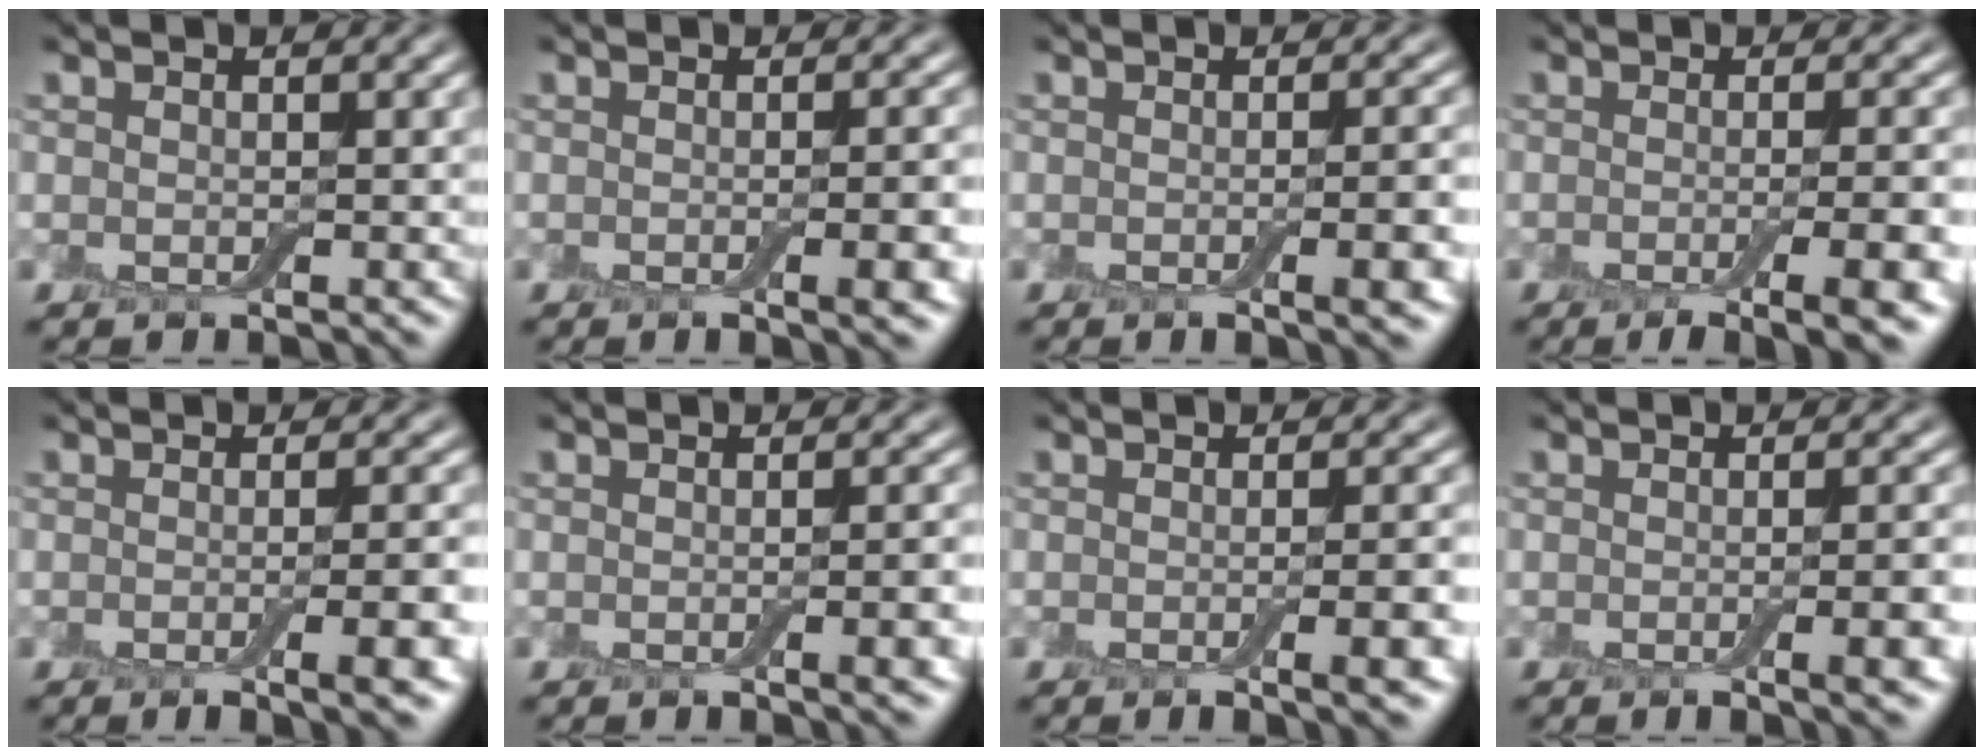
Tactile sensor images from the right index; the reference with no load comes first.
{"total": 4.5, "force": [-1.2, 1.4, 4.1], "torque": [-0.045, -0.007, -0.013]}
{"total": 4.6, "force": [-1.2, 1.4, 4.2], "torque": [-0.047, -0.005, -0.014]}
{"total": 8.0, "force": [-3.9, 2.4, 6.5], "torque": [-0.071, -0.012, -0.051]}
{"total": 6.1, "force": [-2.0, 1.9, 5.4], "torque": [-0.060, -0.007, -0.023]}
{"total": 3.7, "force": [-0.9, 1.0, 3.4], "torque": [-0.037, -0.002, -0.012]}
{"total": 5.6, "force": [-1.7, 1.8, 5.0], "torque": [-0.056, -0.006, -0.017]}
{"total": 5.1, "force": [-1.4, 1.6, 4.6], "torque": [-0.051, -0.007, -0.015]}